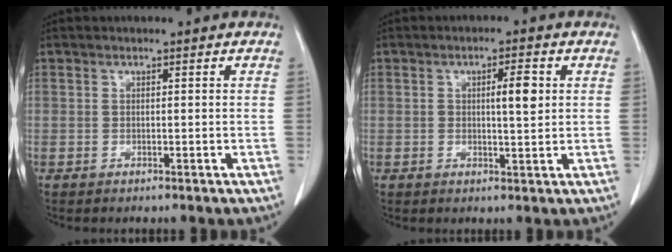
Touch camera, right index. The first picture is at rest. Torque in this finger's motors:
{"motor_torque": [0.14, 0.14, 0.05, 0.04]}